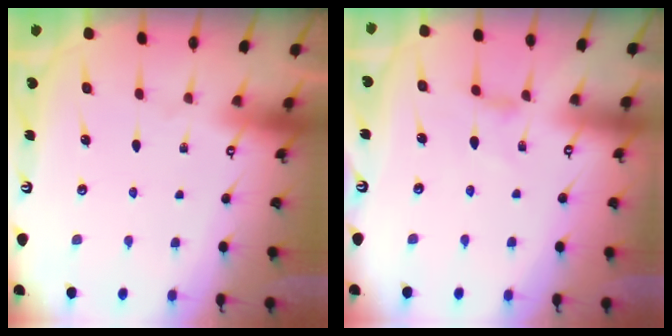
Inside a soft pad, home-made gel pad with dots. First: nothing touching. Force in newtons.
{"total": 2.2, "press": 2.1, "slide": 0.5}